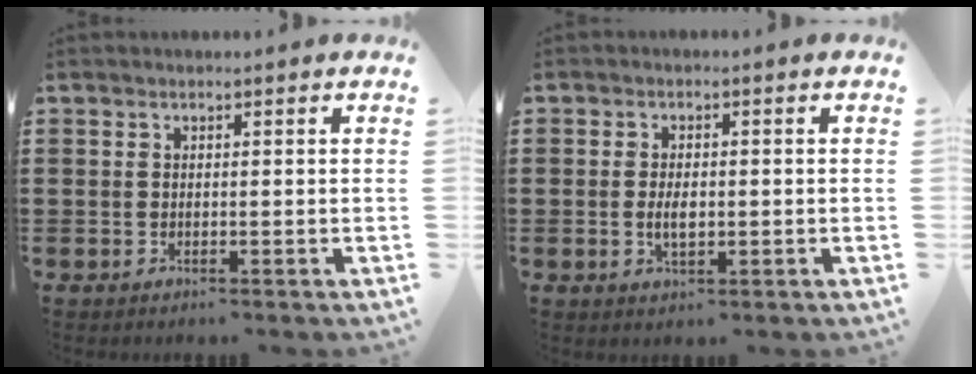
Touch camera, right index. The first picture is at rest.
{"total": 3.1, "force": [-0.3, 1.4, 2.8], "torque": [-0.051, 0.003, -0.005]}